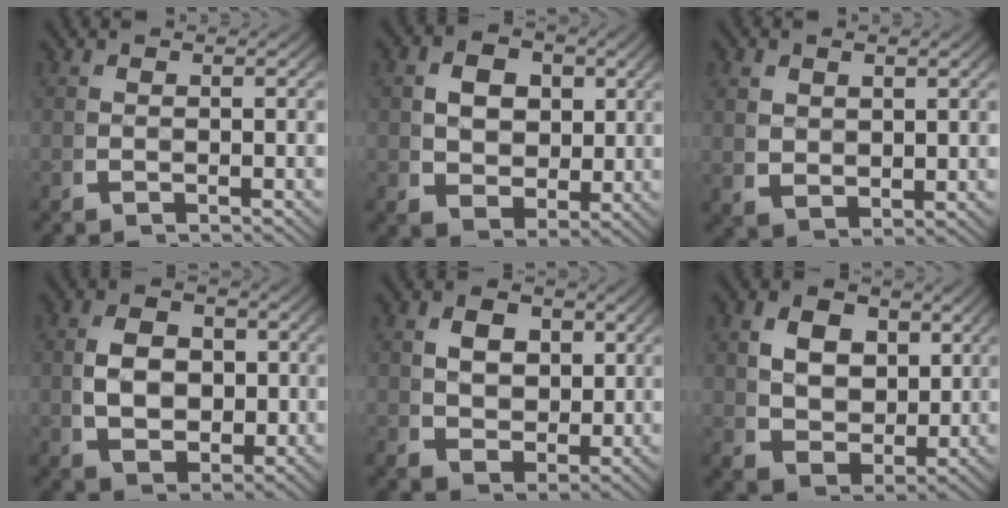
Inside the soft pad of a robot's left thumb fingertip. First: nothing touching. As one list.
[{"total": 6.2, "force": [1.1, 4.7, 3.9], "torque": [-0.071, -0.029, 0.030]}, {"total": 2.9, "force": [1.1, 1.9, 1.9], "torque": [-0.045, -0.013, 0.036]}, {"total": 6.9, "force": [0.3, 4.9, 4.9], "torque": [-0.088, -0.023, 0.020]}, {"total": 5.1, "force": [1.1, 3.8, 3.2], "torque": [-0.054, -0.023, 0.031]}, {"total": 7.2, "force": [1.2, 5.3, 4.7], "torque": [-0.090, -0.029, 0.029]}]